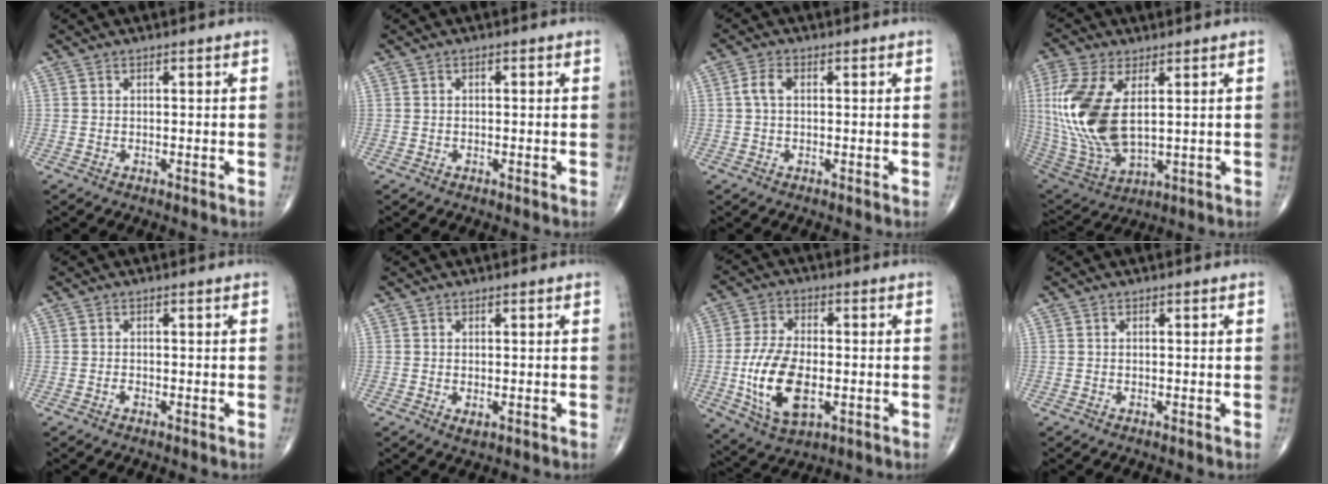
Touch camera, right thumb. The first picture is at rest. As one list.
[{"total": 0.6, "force": [0.1, 0.3, 0.5], "torque": [-0.007, 0.001, 0.000]}, {"total": 2.8, "force": [0.3, 1.6, 2.3], "torque": [-0.050, 0.008, 0.002]}, {"total": 18.2, "force": [2.6, 9.4, 15.4], "torque": [-0.347, -0.017, 0.062]}, {"total": 0.7, "force": [-0.4, 0.4, 0.4], "torque": [-0.004, 0.001, -0.009]}, {"total": 1.3, "force": [-0.3, 0.8, 1.0], "torque": [-0.016, -0.003, -0.003]}, {"total": 14.1, "force": [-2.6, 7.5, 11.7], "torque": [-0.222, 0.001, -0.040]}, {"total": 0.0}]